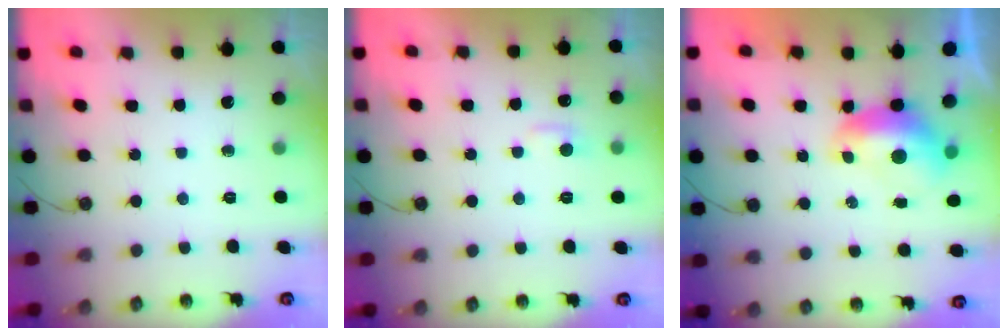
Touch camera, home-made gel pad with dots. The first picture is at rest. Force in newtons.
{"total": 2.8, "press": 2.7, "slide": 0.5}
{"total": 1.5, "press": 1.4, "slide": 0.7}